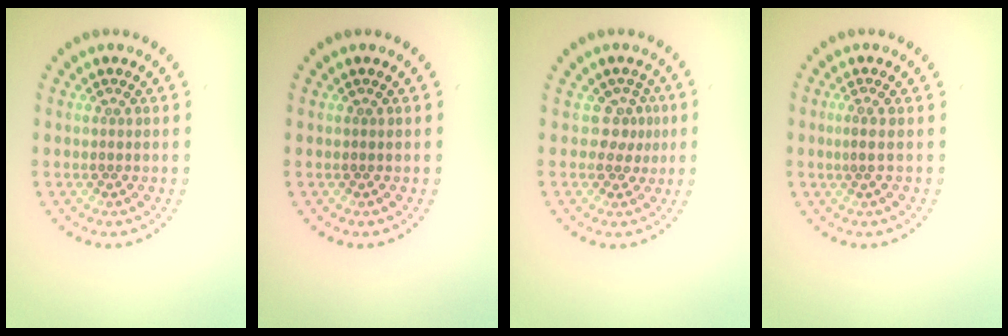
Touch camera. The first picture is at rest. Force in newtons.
{"total": 0.0}
{"total": 2.2, "press": 1.4, "slide": 1.7}
{"total": 0.8, "press": 0.6, "slide": 0.5}